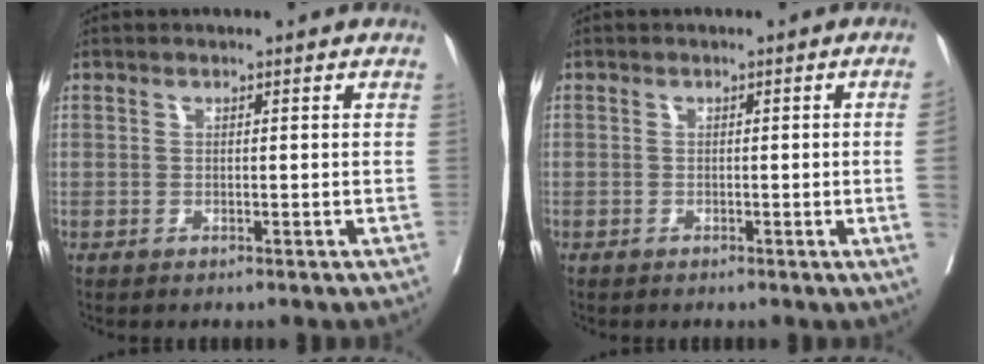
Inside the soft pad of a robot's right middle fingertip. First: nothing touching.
{"total": 2.2, "force": [-0.4, -0.7, 2.1], "torque": [-0.025, -0.003, -0.006]}